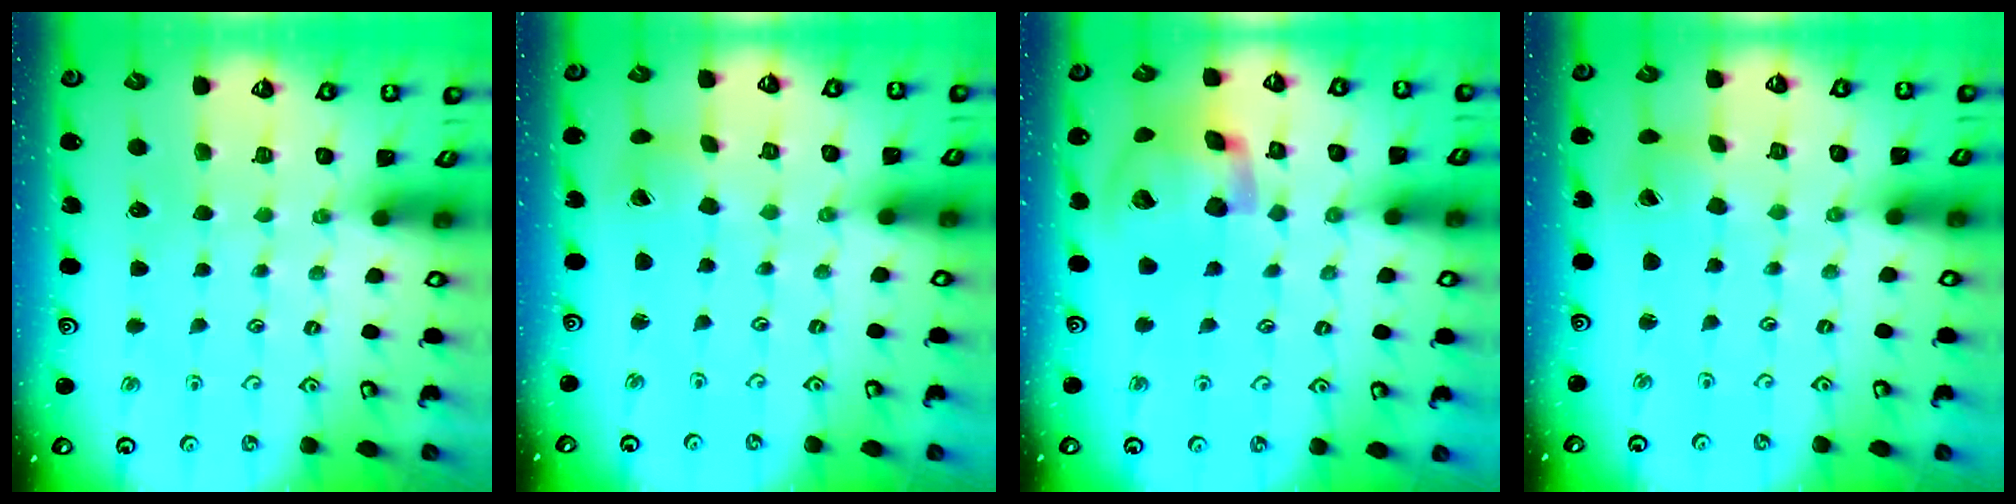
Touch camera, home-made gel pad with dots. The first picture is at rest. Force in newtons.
{"total": 1.8, "press": 1.8, "slide": 0.2}
{"total": 18.1, "press": 17.9, "slide": 2.9}
{"total": 1.8, "press": 1.8, "slide": 0.2}